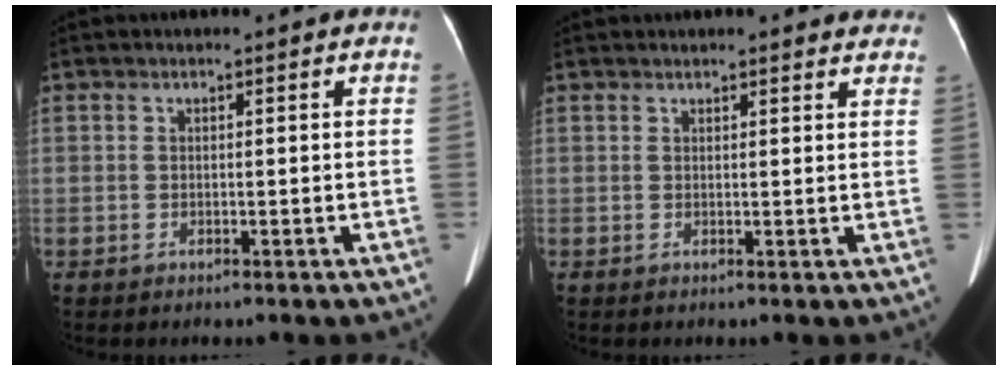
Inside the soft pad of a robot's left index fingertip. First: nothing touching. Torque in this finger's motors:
{"motor_torque": [1.06, -1.08, 0.22, 0.02]}